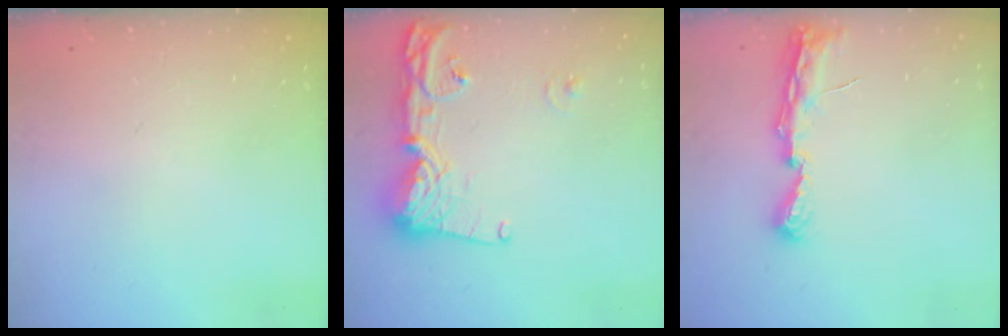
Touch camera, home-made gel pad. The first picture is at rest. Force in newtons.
{"total": 14.9, "press": 14.8, "slide": 1.2}
{"total": 7.6, "press": 7.5, "slide": 0.6}